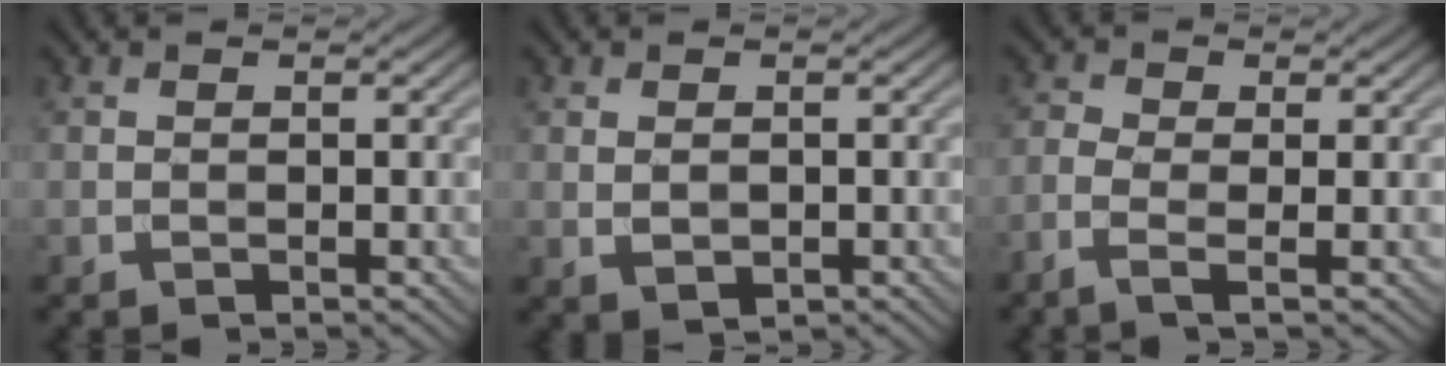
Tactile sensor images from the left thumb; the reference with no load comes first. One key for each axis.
{"total": 1.6, "fx": -0.1, "fy": 1.0, "fz": 1.3, "tx": -0.027, "ty": -0.005, "tz": 0.004}
{"total": 2.8, "fx": -1.2, "fy": 0.8, "fz": 2.4, "tx": -0.060, "ty": -0.001, "tz": -0.035}